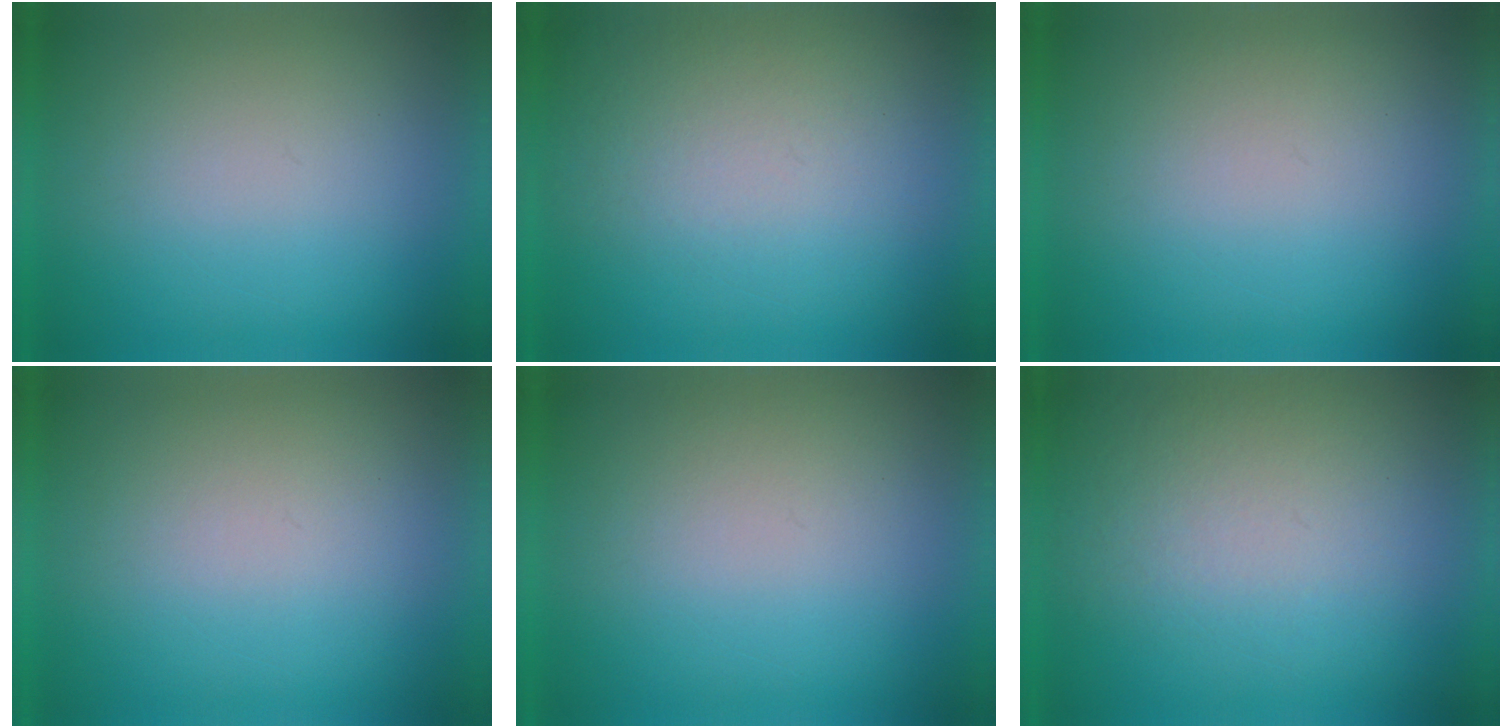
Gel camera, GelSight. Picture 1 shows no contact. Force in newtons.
{"total": 4.6}
{"total": 1.1}
{"total": 1.2}
{"total": 1.0}
{"total": 5.9}